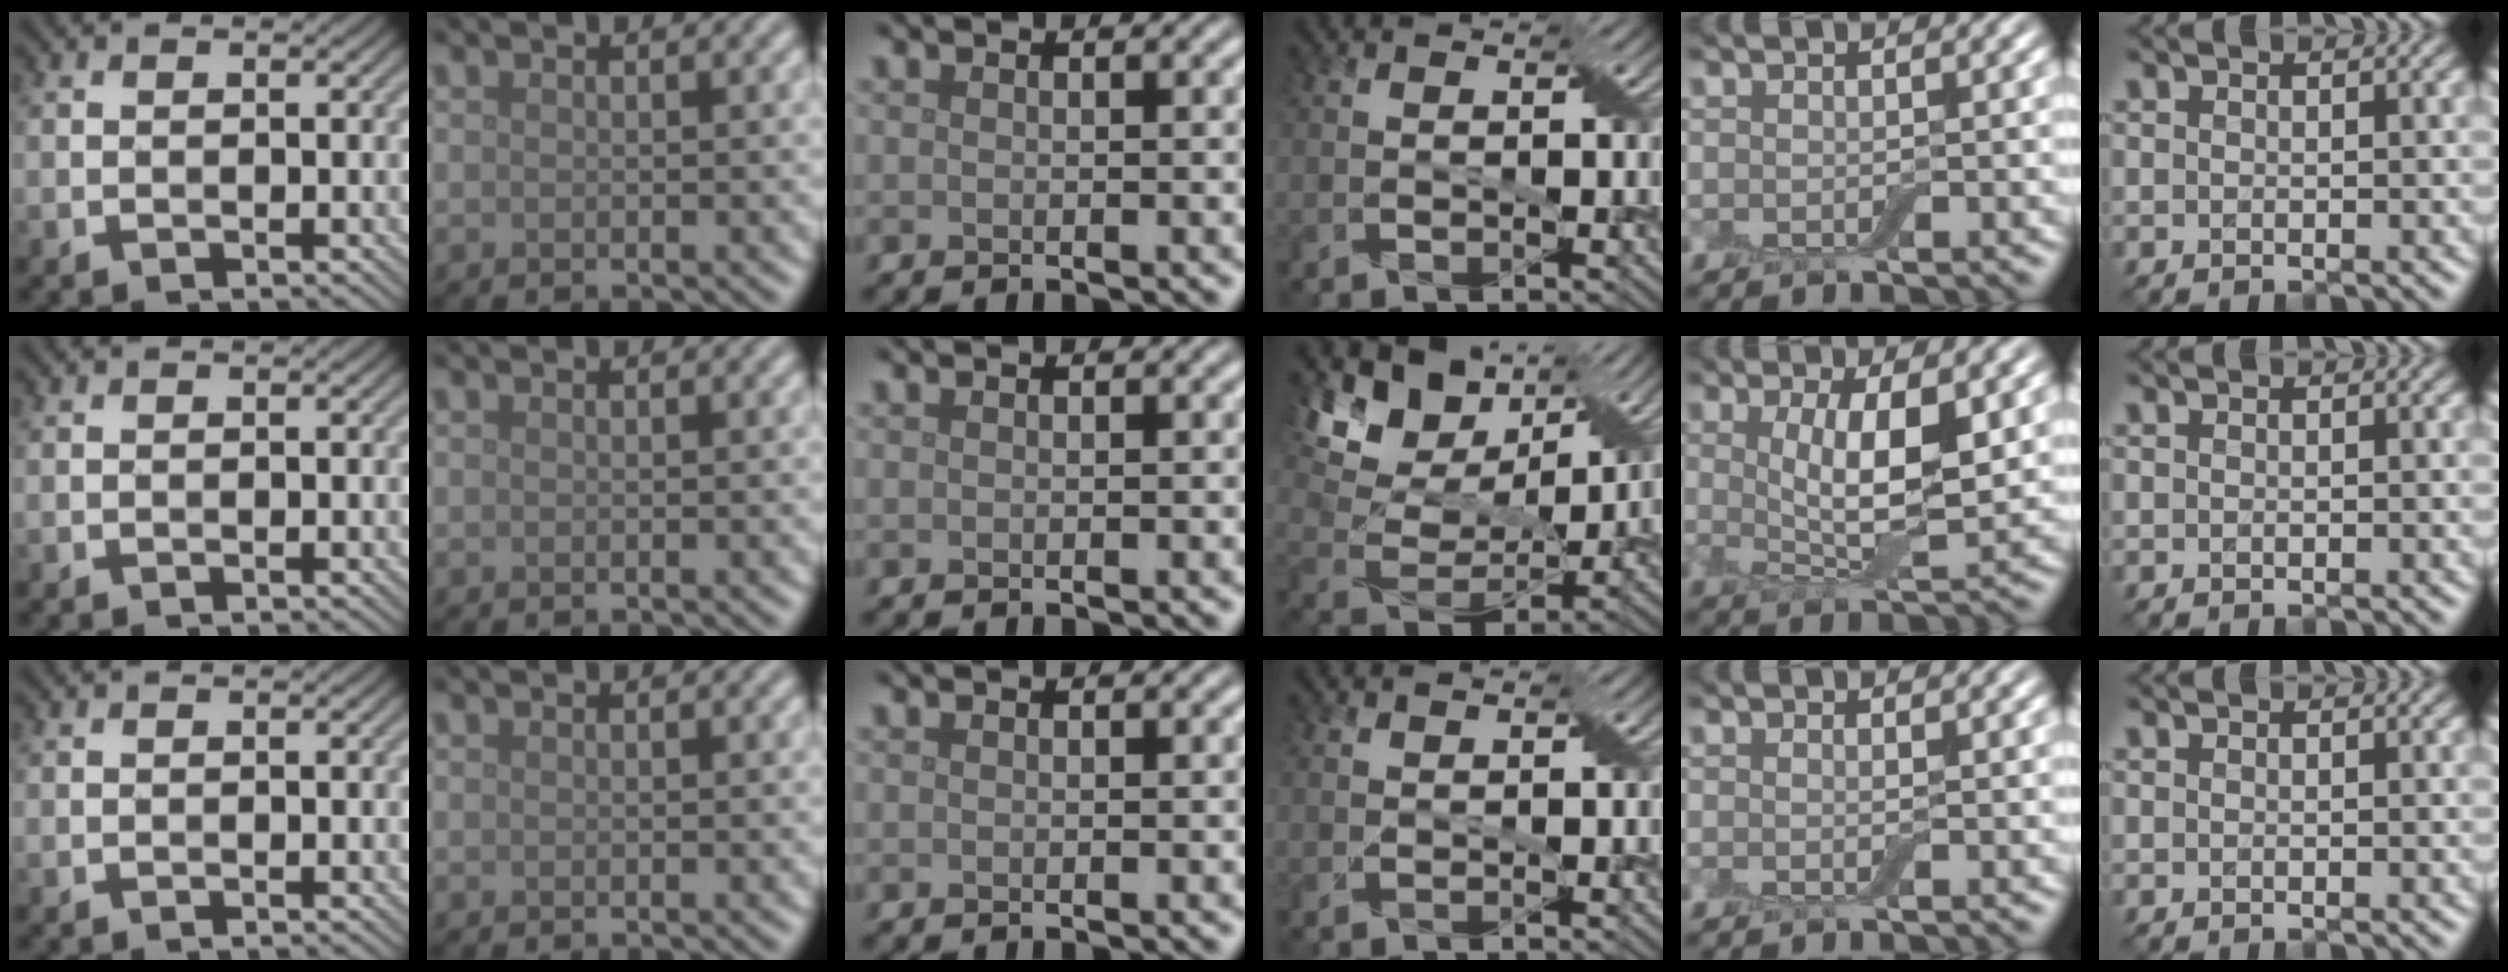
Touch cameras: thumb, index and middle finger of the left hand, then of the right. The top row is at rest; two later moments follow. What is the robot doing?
{"motion": "fold", "object": "bandage"}